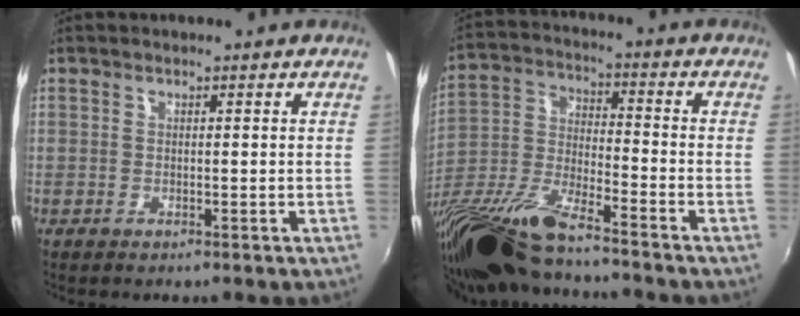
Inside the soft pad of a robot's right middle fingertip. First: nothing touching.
{"total": 17.5, "force": [-13.7, 2.5, 10.5], "torque": [-0.219, -0.043, -0.266]}